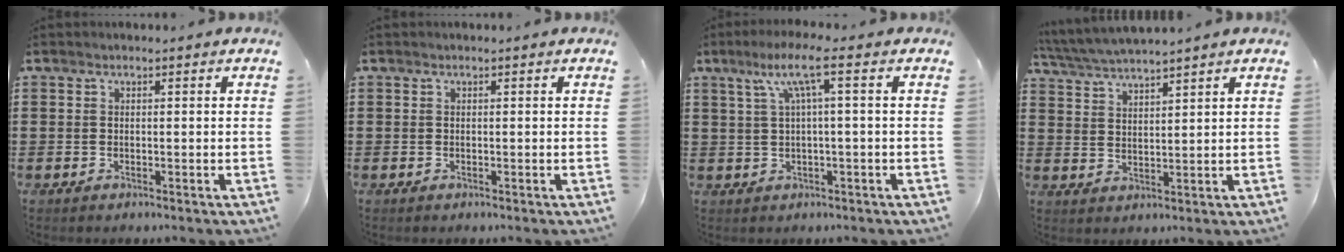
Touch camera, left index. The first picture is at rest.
{"total": 0.0}
{"total": 6.5, "force": [1.7, 0.2, 6.3], "torque": [-0.126, 0.004, 0.021]}
{"total": 3.9, "force": [3.7, -0.4, 0.9], "torque": [-0.032, -0.016, 0.066]}